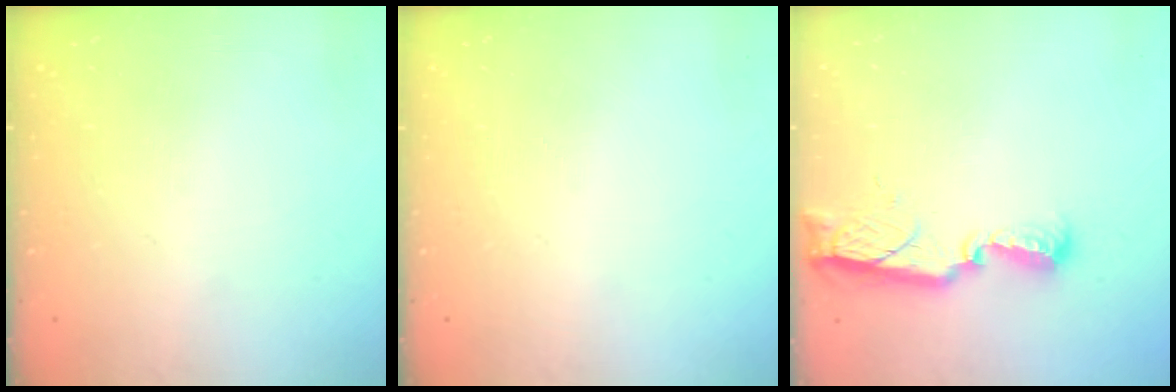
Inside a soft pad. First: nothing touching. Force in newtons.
{"total": 0.0}
{"total": 11.7, "press": 10.4, "slide": 5.3}